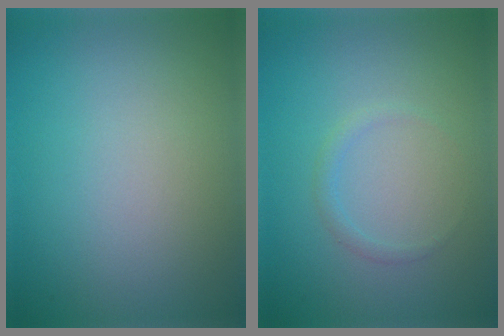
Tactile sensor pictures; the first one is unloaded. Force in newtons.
{"total": 0.9, "press": 0.9, "slide": 0.0}